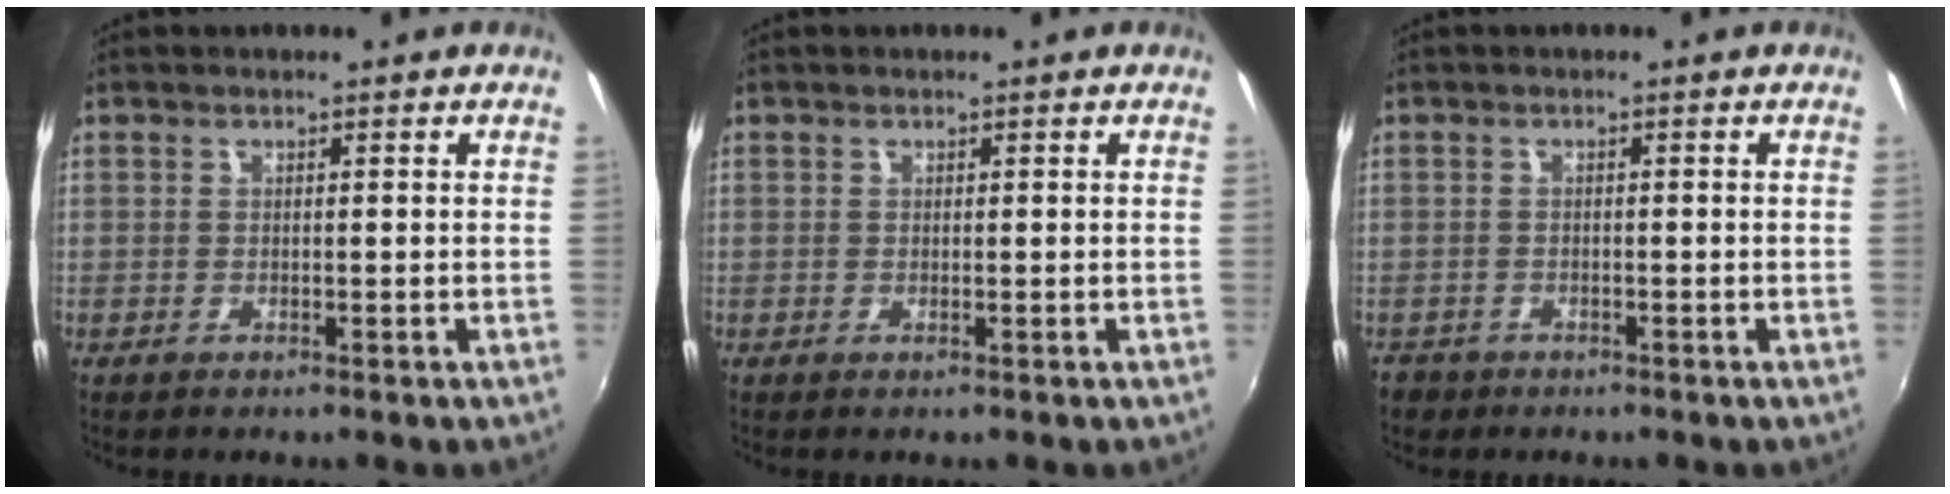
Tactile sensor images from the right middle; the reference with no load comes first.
{"total": 0.0}
{"total": 2.8, "force": [-1.8, 2.0, 0.7], "torque": [-0.023, -0.005, -0.030]}